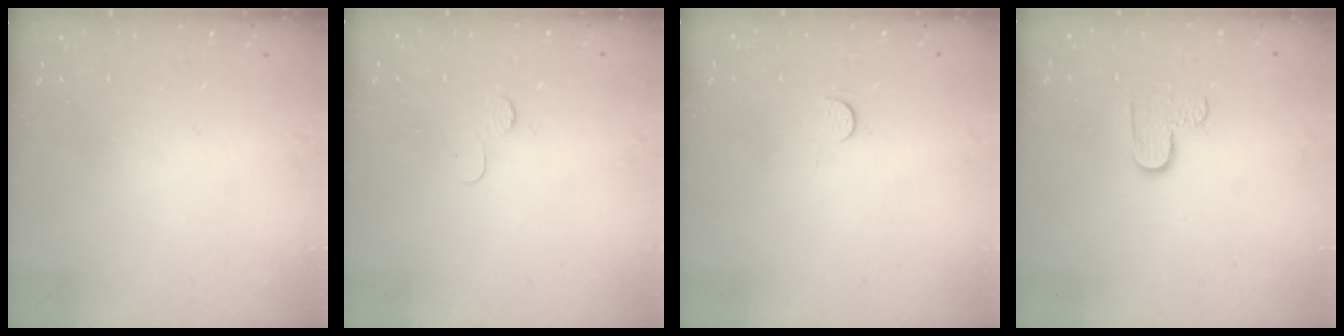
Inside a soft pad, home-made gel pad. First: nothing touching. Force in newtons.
{"total": 2.3, "press": 2.3, "slide": 0.2}
{"total": 2.8, "press": 2.8, "slide": 0.4}
{"total": 5.9, "press": 5.8, "slide": 0.6}